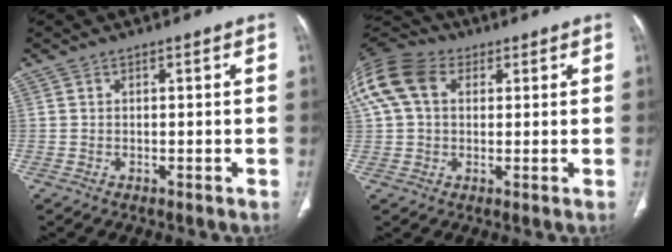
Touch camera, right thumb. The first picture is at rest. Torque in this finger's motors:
{"motor_torque": [0.75, 0.75, 0.55, -0.26, 0.22]}